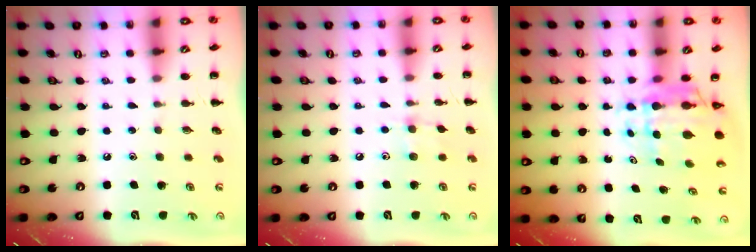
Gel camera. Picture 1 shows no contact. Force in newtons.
{"total": 6.0, "press": 5.7, "slide": 1.8}
{"total": 7.8, "press": 7.3, "slide": 2.7}